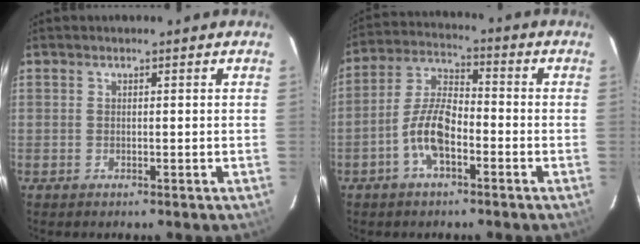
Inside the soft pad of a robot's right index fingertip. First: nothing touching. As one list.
[{"total": 8.7, "force": [-3.7, 3.6, 7.1], "torque": [-0.154, 0.013, -0.072]}]